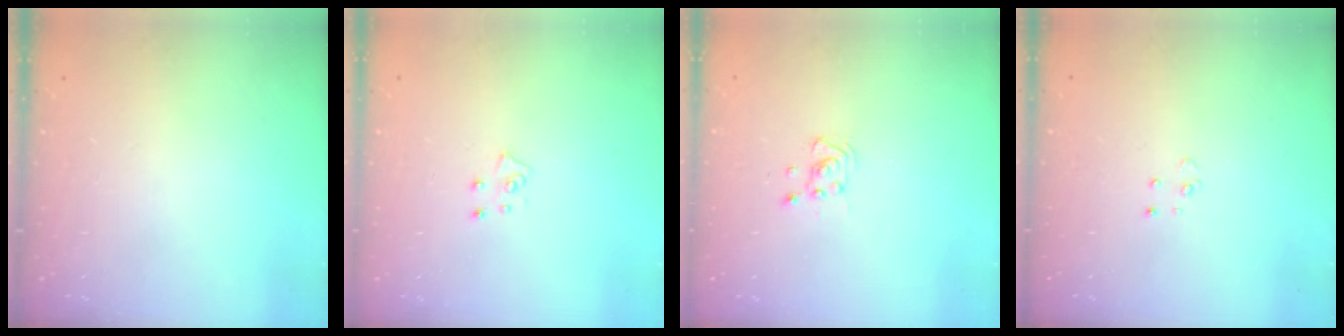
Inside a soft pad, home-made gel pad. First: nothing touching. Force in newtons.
{"total": 5.7, "press": 5.7, "slide": 0.4}
{"total": 4.4, "press": 4.2, "slide": 1.1}
{"total": 2.6, "press": 2.6, "slide": 0.2}